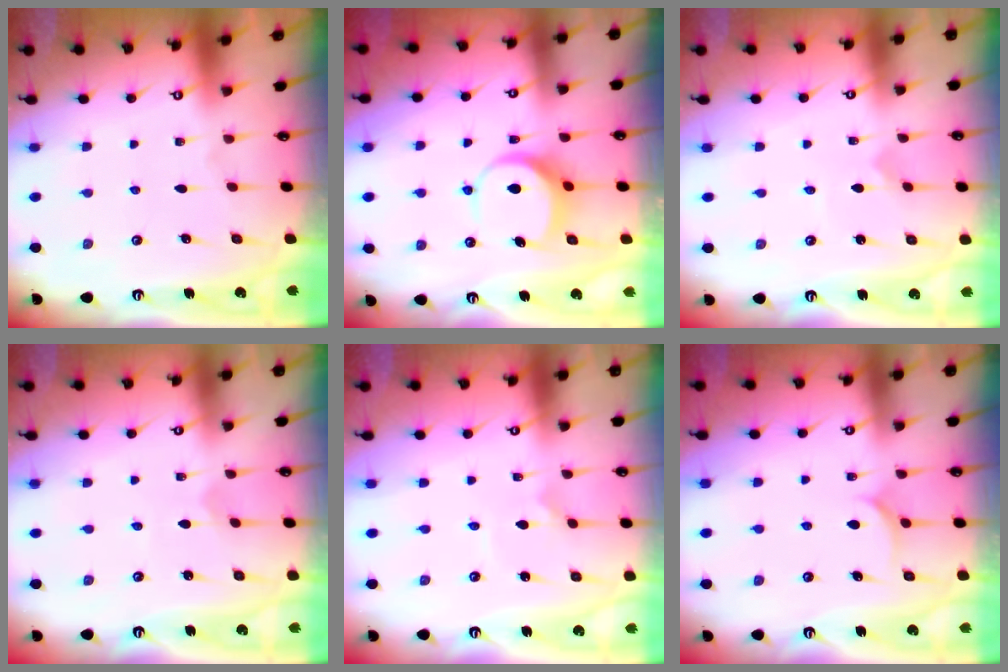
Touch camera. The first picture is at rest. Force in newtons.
{"total": 7.4, "press": 7.4, "slide": 1.1}
{"total": 0.7, "press": 0.7, "slide": 0.0}
{"total": 1.8, "press": 1.8, "slide": 0.1}
{"total": 2.1, "press": 2.1, "slide": 0.1}
{"total": 7.5, "press": 7.5, "slide": 0.3}